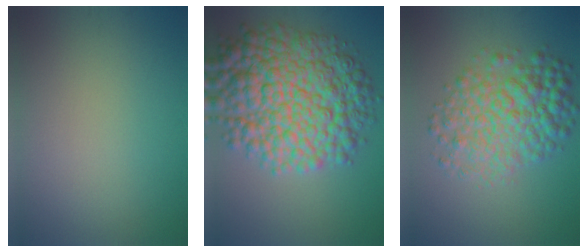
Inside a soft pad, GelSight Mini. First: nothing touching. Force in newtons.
{"total": 12.6, "press": 12.6, "slide": 0.3}
{"total": 6.7, "press": 6.7, "slide": 0.1}